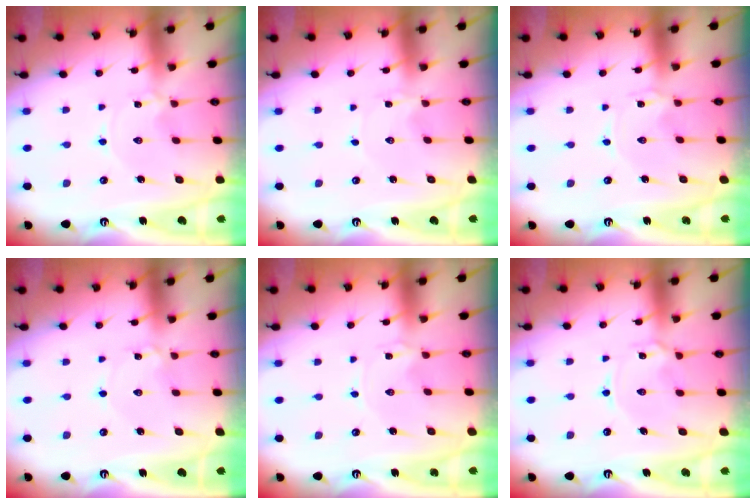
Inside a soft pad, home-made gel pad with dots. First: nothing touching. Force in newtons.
{"total": 0.0}
{"total": 0.0}
{"total": 1.0, "press": 1.0, "slide": 0.0}
{"total": 0.0}
{"total": 2.6, "press": 2.6, "slide": 0.4}